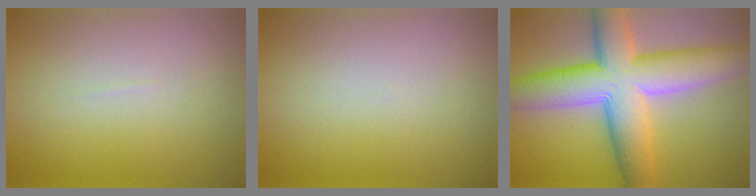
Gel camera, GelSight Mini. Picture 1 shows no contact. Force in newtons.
{"total": 0.0}
{"total": 11.2, "press": 11.2, "slide": 0.2}